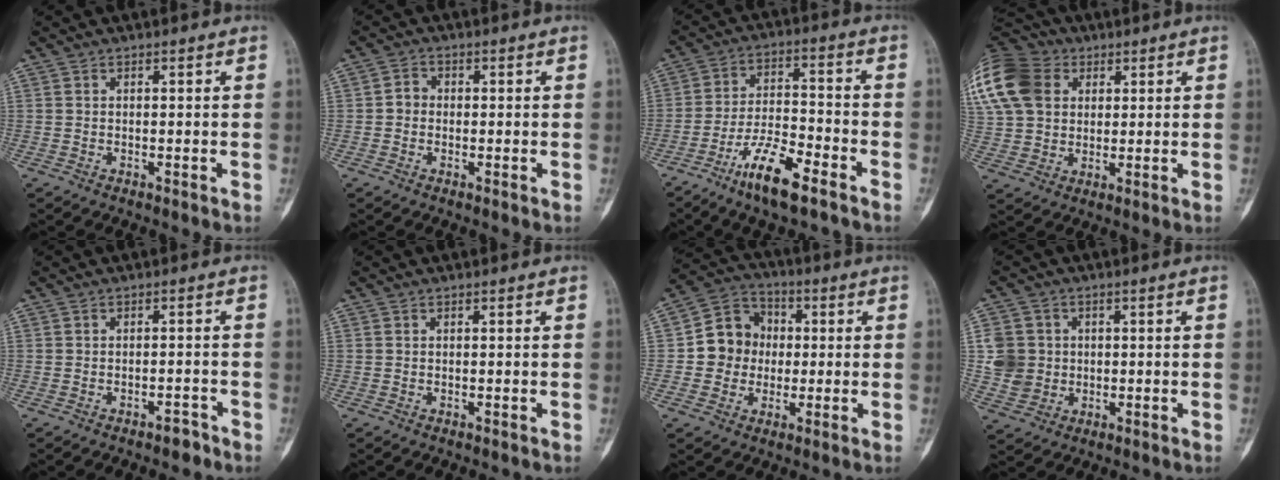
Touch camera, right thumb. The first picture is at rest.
{"total": 2.2, "force": [-0.4, 1.9, 1.0], "torque": [0.000, 0.008, -0.014]}
{"total": 11.1, "force": [-7.3, 2.7, 7.9], "torque": [-0.148, 0.040, -0.133]}
{"total": 25.8, "force": [8.9, 19.6, 14.2], "torque": [-0.358, 0.066, 0.176]}
{"total": 2.2, "force": [-1.7, 0.8, 1.1], "torque": [-0.010, 0.015, -0.024]}
{"total": 0.0}
{"total": 9.9, "force": [-0.3, 9.2, 3.8], "torque": [-0.022, 0.025, -0.017]}
{"total": 7.1, "force": [0.5, 6.7, 2.2], "torque": [-0.021, 0.001, 0.013]}